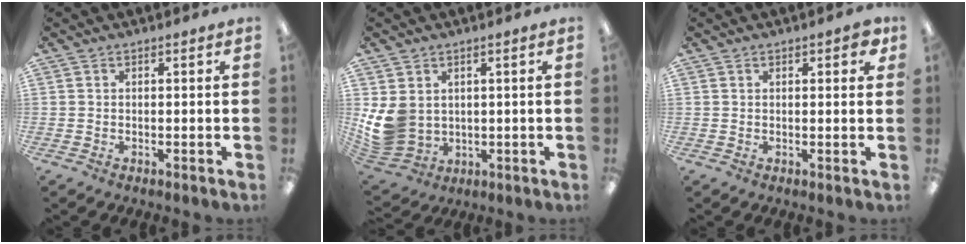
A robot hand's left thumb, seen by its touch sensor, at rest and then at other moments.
{"total": 9.0, "force": [1.5, 7.8, 4.3], "torque": [-0.113, -0.015, 0.036]}
{"total": 3.1, "force": [1.7, 1.2, 2.3], "torque": [-0.025, -0.006, 0.024]}